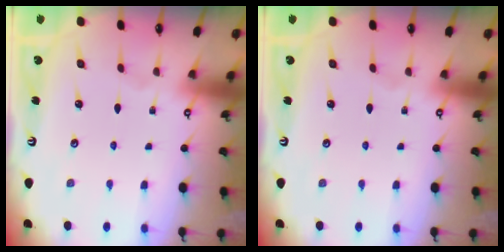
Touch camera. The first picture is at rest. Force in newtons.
{"total": 0.0}